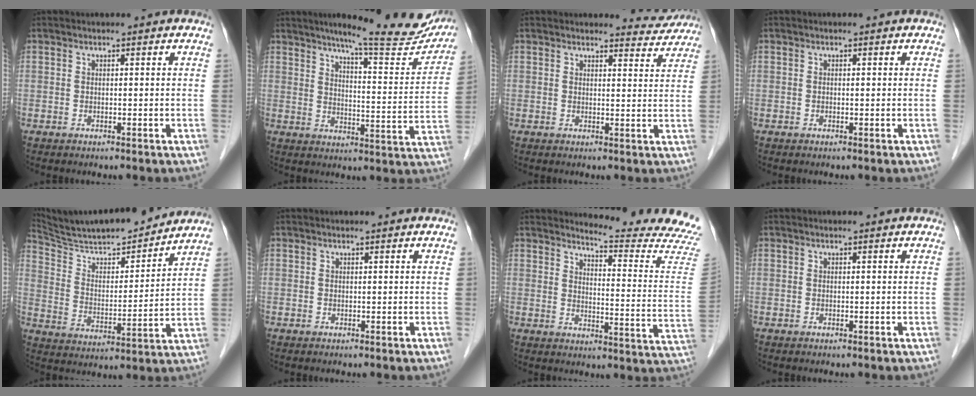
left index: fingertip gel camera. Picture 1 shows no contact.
{"total": 19.4, "force": [16.8, 2.3, 9.4], "torque": [-0.111, -0.041, 0.206]}
{"total": 4.2, "force": [4.1, 0.9, -0.5], "torque": [0.012, -0.021, 0.037]}
{"total": 0.0}
{"total": 18.1, "force": [16.6, 1.8, 7.1], "torque": [-0.119, -0.001, 0.274]}
{"total": 0.6, "force": [0.5, 0.2, 0.0], "torque": [-0.001, 0.005, 0.009]}
{"total": 17.0, "force": [16.6, -1.3, 3.1], "torque": [-0.035, -0.151, 0.179]}
{"total": 0.0}